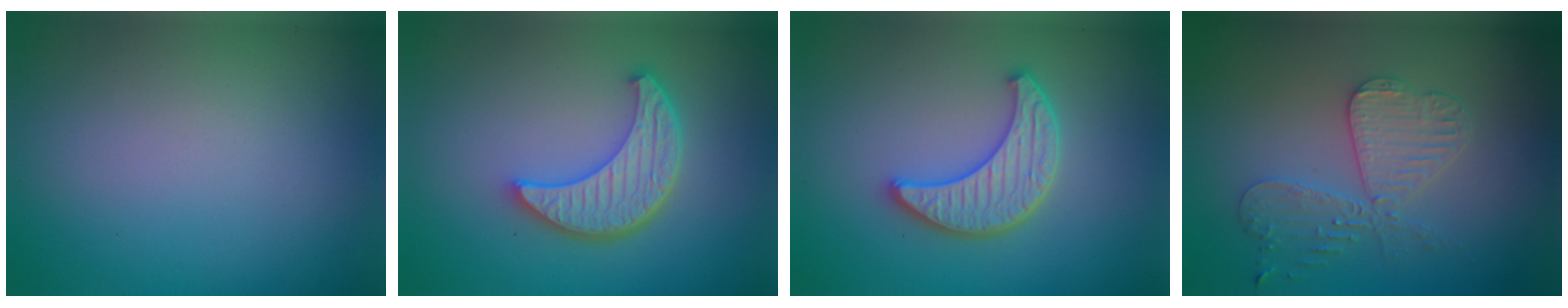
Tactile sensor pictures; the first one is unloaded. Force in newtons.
{"total": 5.5, "press": 4.2, "slide": 3.4}
{"total": 4.2, "press": 3.8, "slide": 1.9}
{"total": 4.2, "press": 3.7, "slide": 2.0}